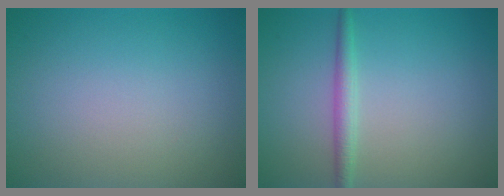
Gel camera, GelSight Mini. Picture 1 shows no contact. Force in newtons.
{"total": 1.8, "press": 1.8, "slide": 0.0}